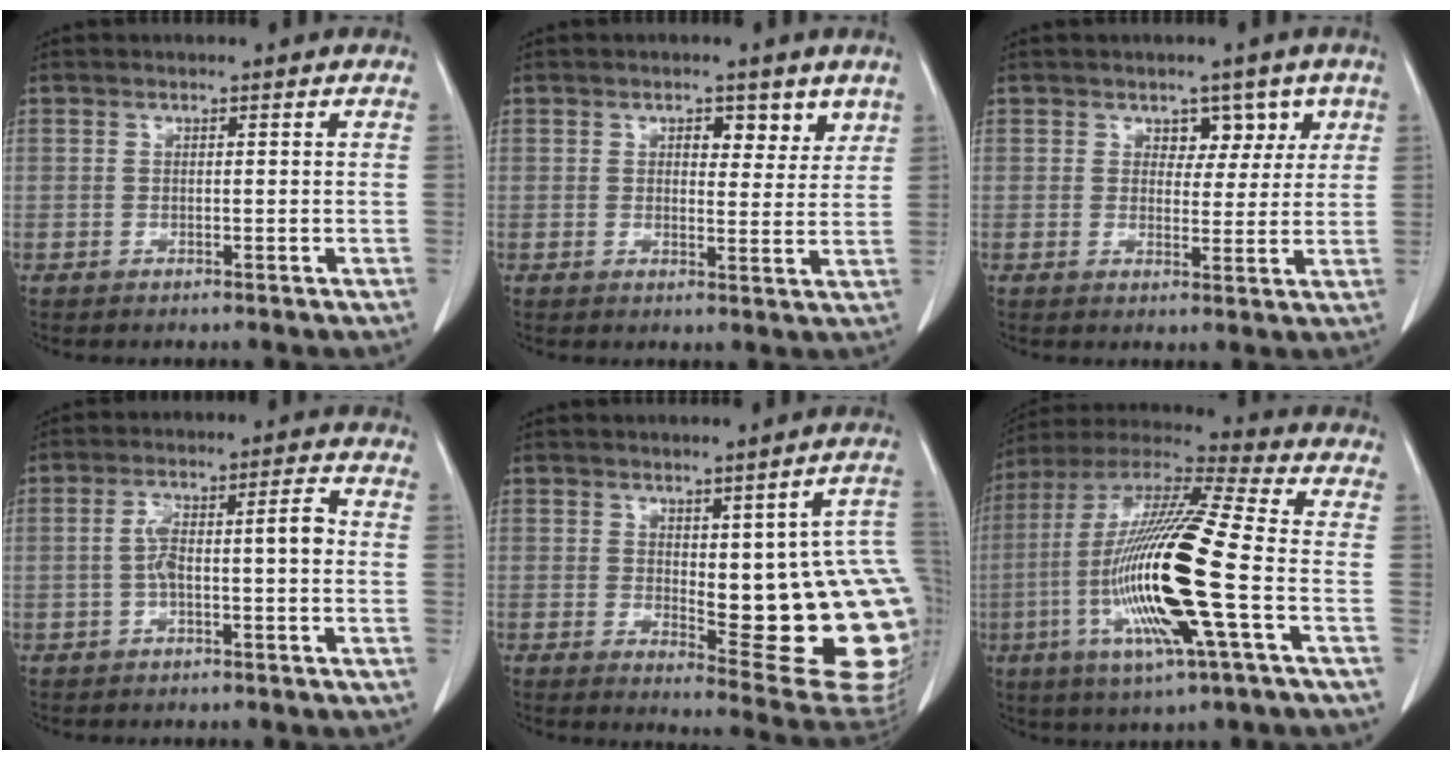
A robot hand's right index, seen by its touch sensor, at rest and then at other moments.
{"total": 4.2, "force": [2.4, 2.3, 2.6], "torque": [-0.021, -0.003, 0.030]}
{"total": 4.2, "force": [2.1, 3.0, 2.0], "torque": [-0.008, 0.007, 0.030]}
{"total": 6.7, "force": [-0.6, 1.3, 6.6], "torque": [-0.121, 0.031, -0.008]}
{"total": 19.6, "force": [-0.4, 4.8, 19.0], "torque": [-0.156, 0.001, 0.015]}
{"total": 21.1, "force": [-4.6, 1.2, 20.6], "torque": [-0.432, -0.019, -0.093]}